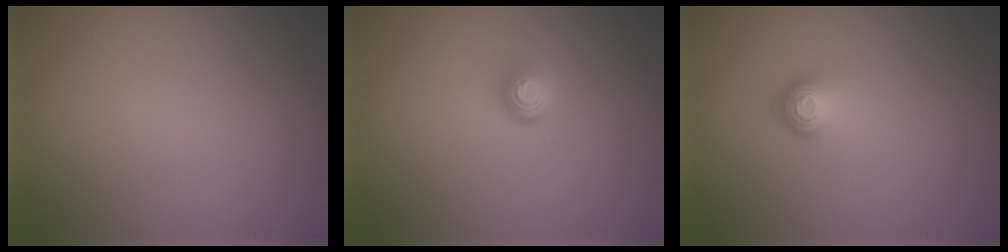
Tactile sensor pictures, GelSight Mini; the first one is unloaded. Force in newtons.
{"total": 1.9, "press": 1.1, "slide": 1.5}
{"total": 1.8, "press": 1.2, "slide": 1.2}